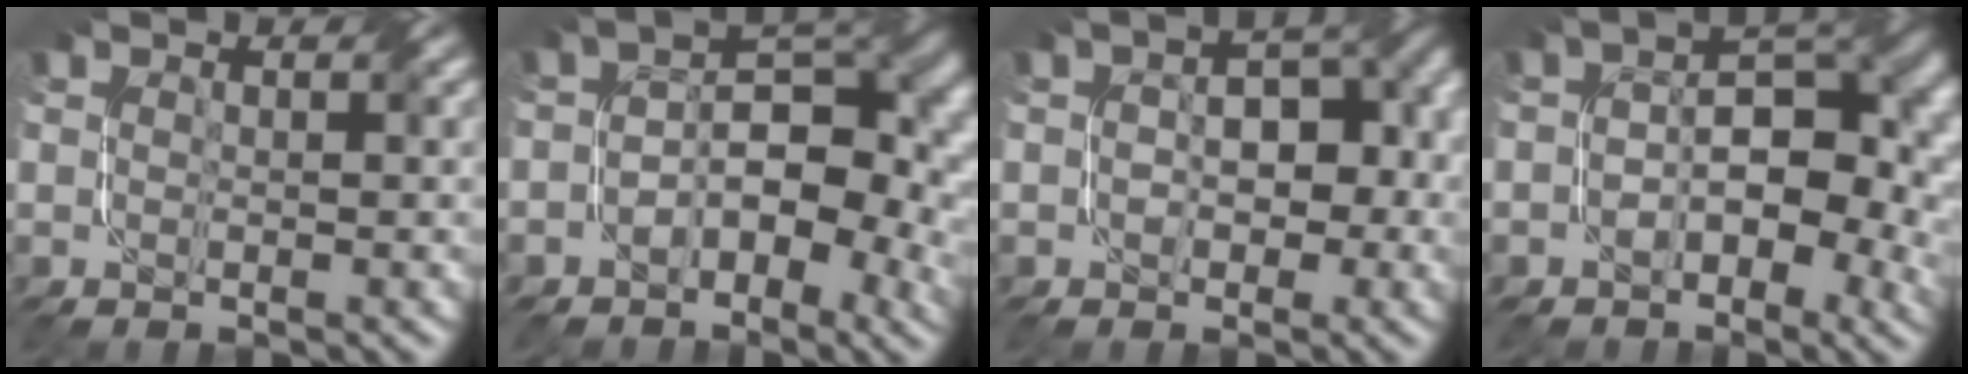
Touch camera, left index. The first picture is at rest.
{"total": 8.5, "force": [-1.8, 4.9, 6.7], "torque": [-0.079, 0.007, -0.036]}
{"total": 6.1, "force": [-1.3, 3.7, 4.7], "torque": [-0.042, 0.018, -0.016]}
{"total": 8.3, "force": [-1.2, 4.6, 6.7], "torque": [-0.081, 0.011, -0.026]}